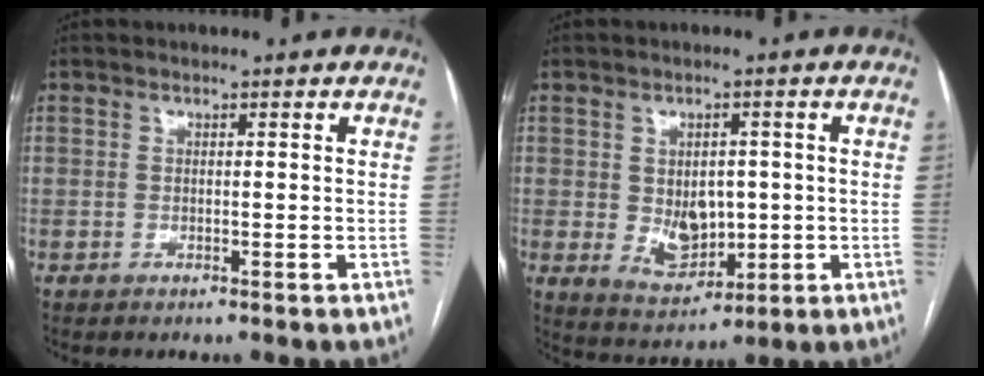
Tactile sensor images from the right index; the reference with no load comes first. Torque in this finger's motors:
{"motor_torque": [0.71, 0.33, 0.31, 0.08]}